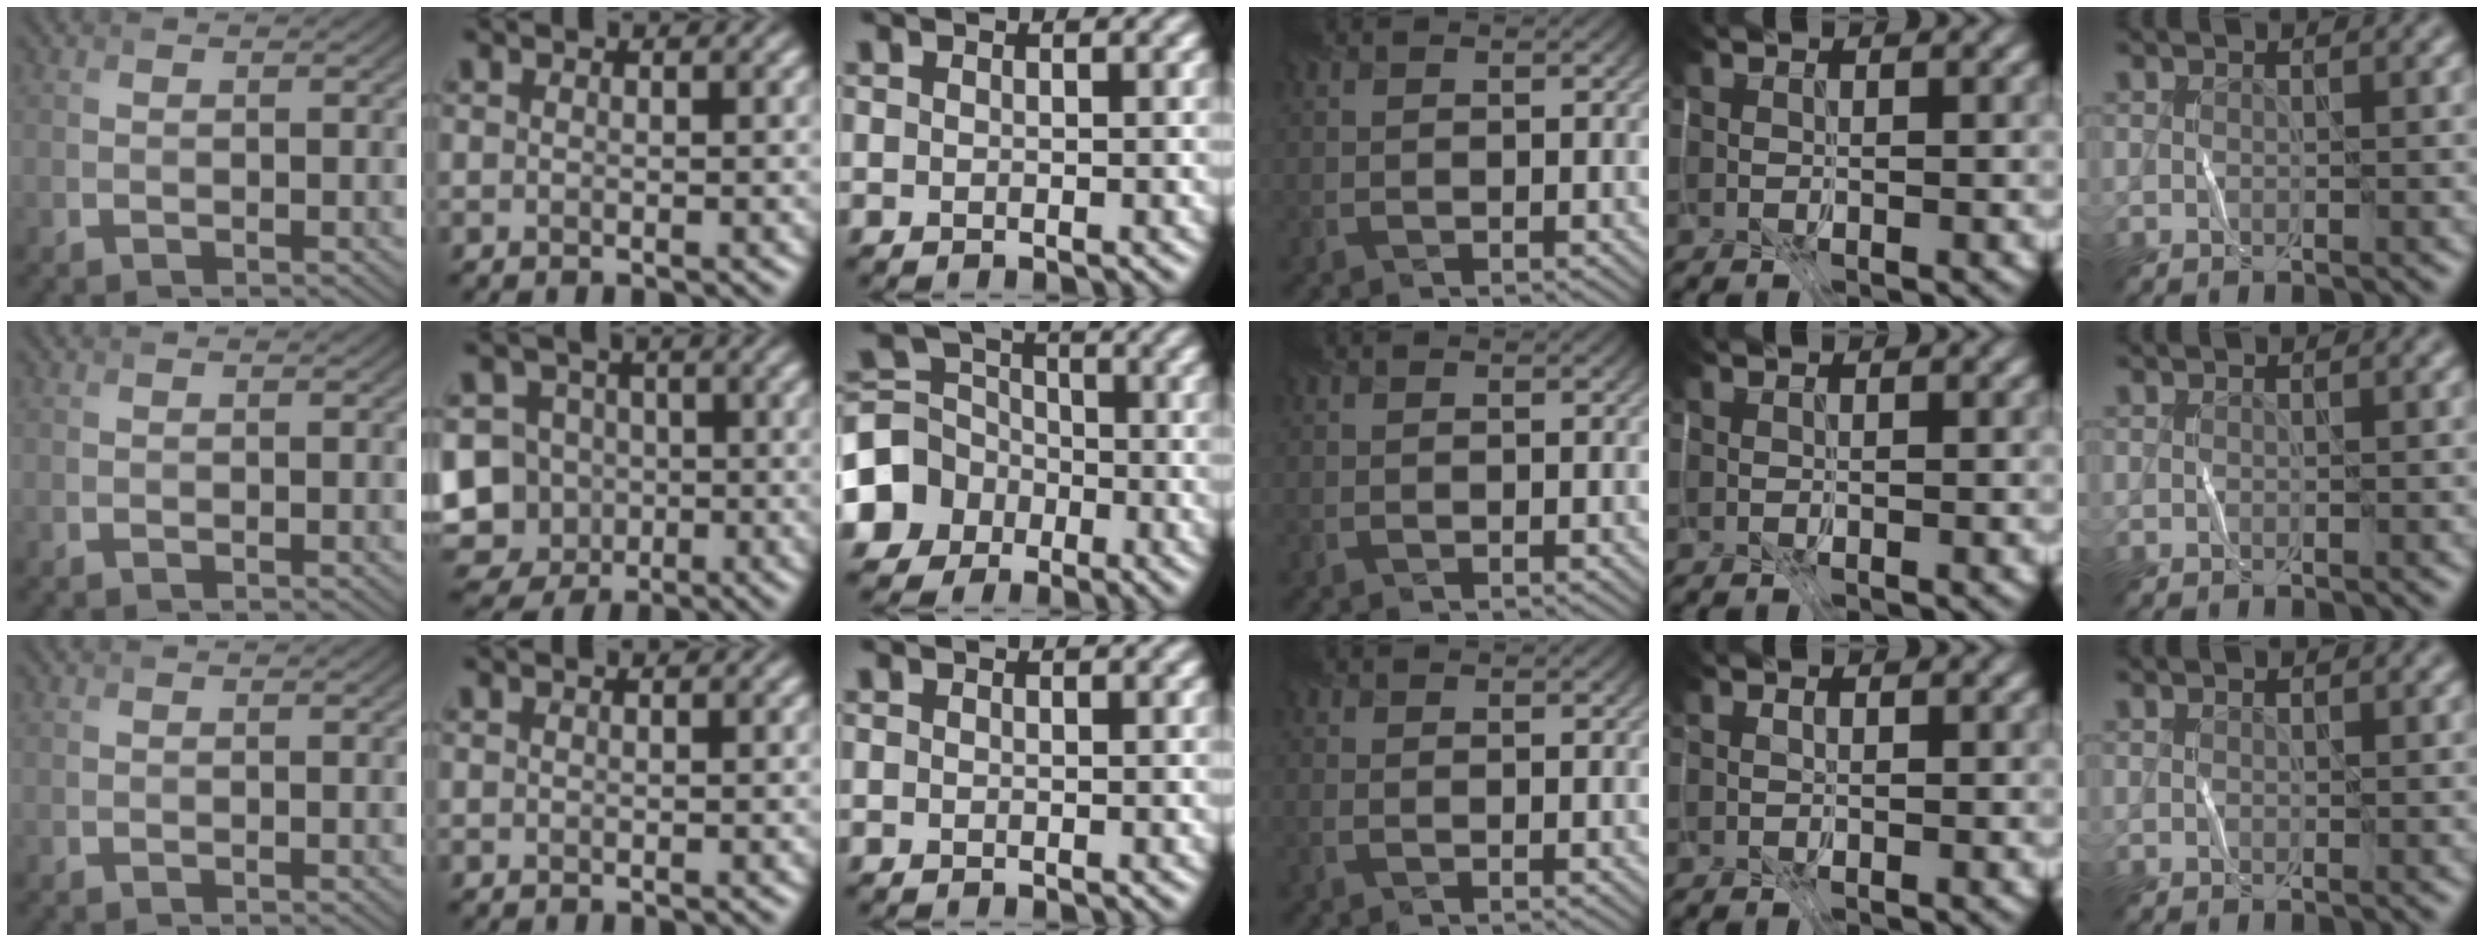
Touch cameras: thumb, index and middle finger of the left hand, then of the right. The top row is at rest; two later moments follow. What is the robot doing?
{"motion": "fold", "object": "coffee filter"}